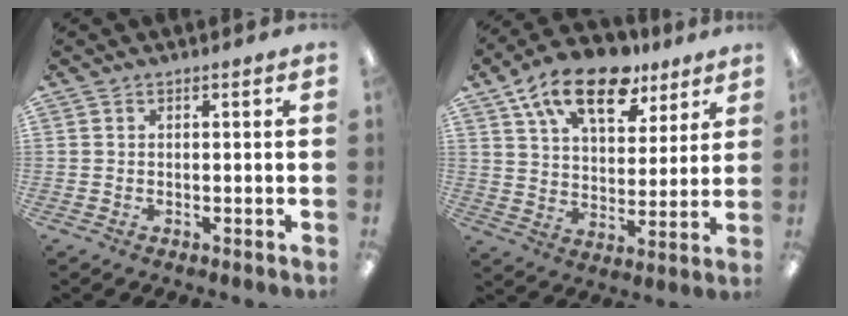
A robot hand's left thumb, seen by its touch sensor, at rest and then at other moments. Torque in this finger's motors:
{"motor_torque": [1.80, 1.82, 1.43, -1.34, 0.08]}